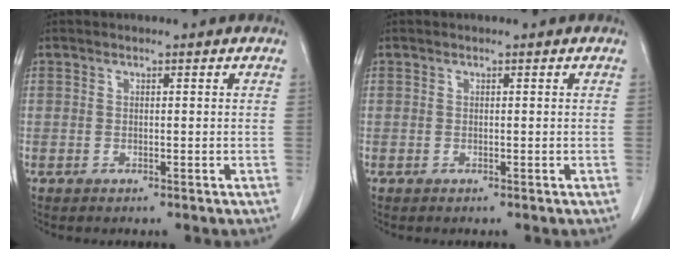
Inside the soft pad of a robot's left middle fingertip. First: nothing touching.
{"total": 0.0}